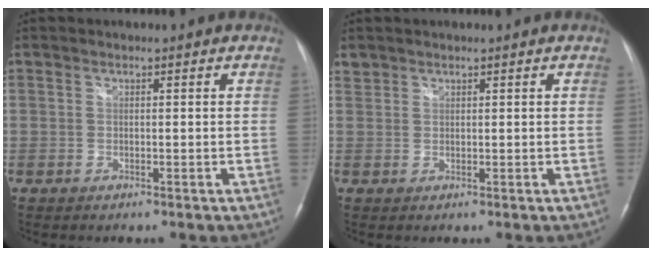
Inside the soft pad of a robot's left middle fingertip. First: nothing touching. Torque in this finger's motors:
{"motor_torque": [-0.01, -0.02, 0.04, 0.01]}